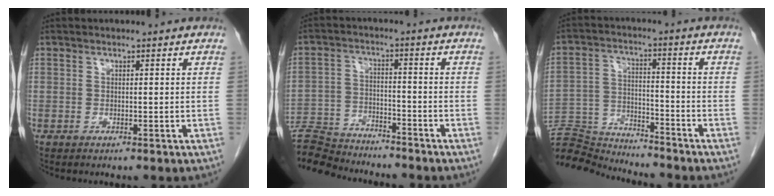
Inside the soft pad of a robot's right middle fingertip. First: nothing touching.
{"total": 12.0, "force": [-11.5, 1.9, 2.9], "torque": [-0.050, 0.002, -0.193]}
{"total": 11.9, "force": [-11.9, 0.5, 1.1], "torque": [-0.012, 0.016, -0.212]}